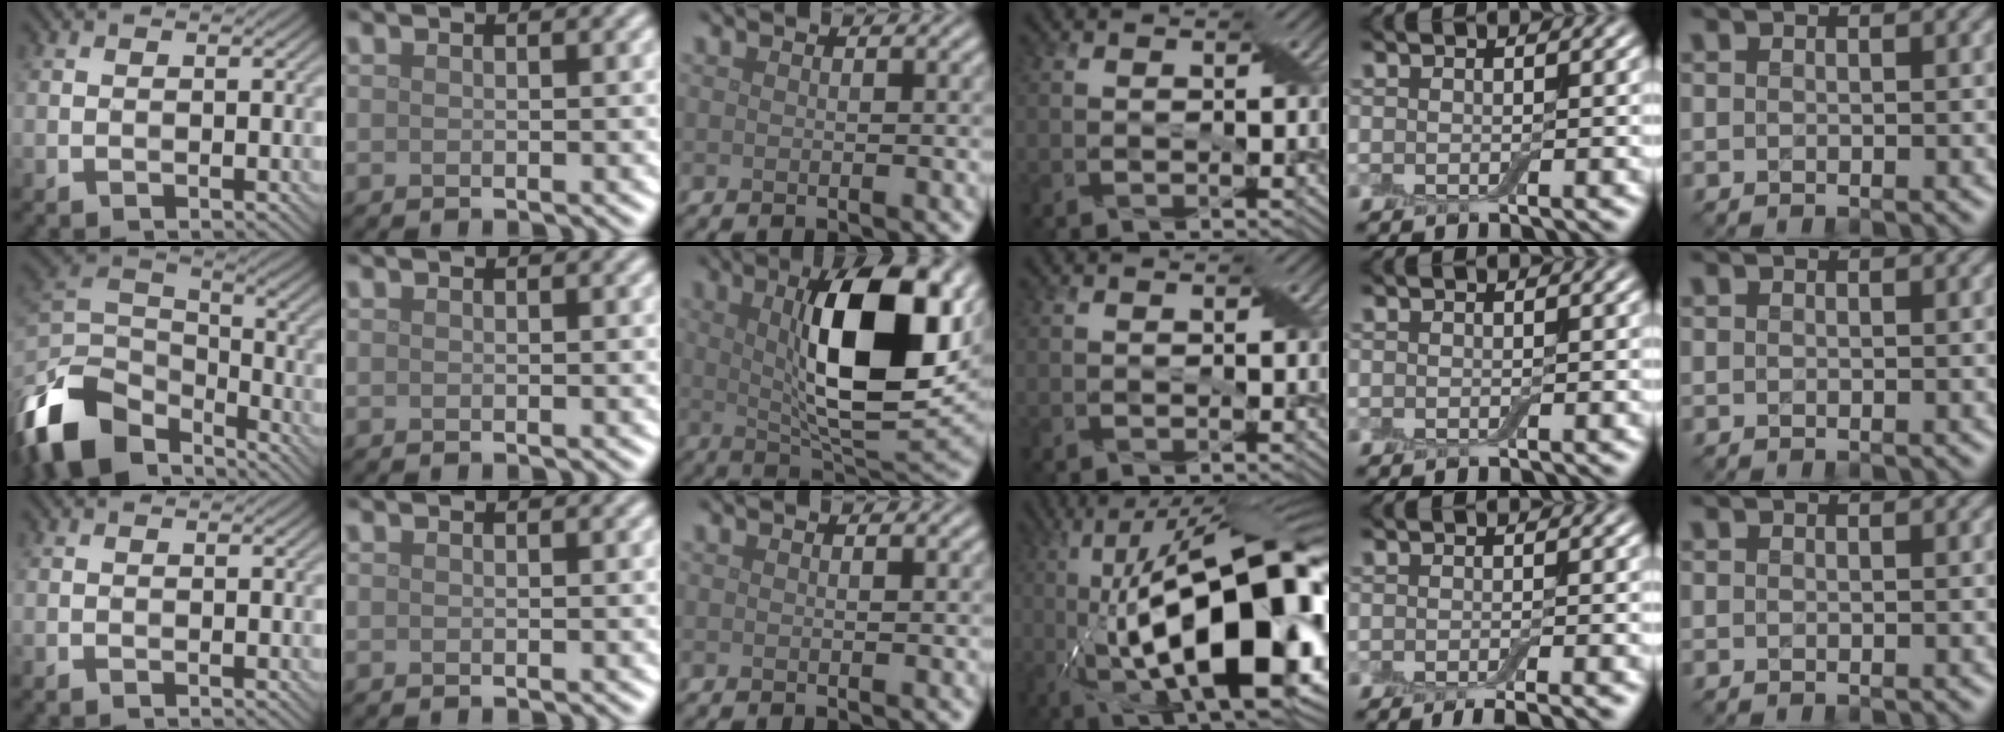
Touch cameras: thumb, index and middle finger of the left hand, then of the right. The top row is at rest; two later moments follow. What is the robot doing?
{"motion": "open", "object": "airpods case & airpods"}